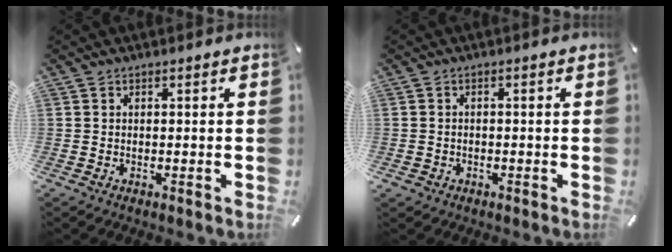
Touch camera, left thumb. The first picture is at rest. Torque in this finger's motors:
{"motor_torque": [-0.06, -0.31, -0.02, -0.17, 0.09]}